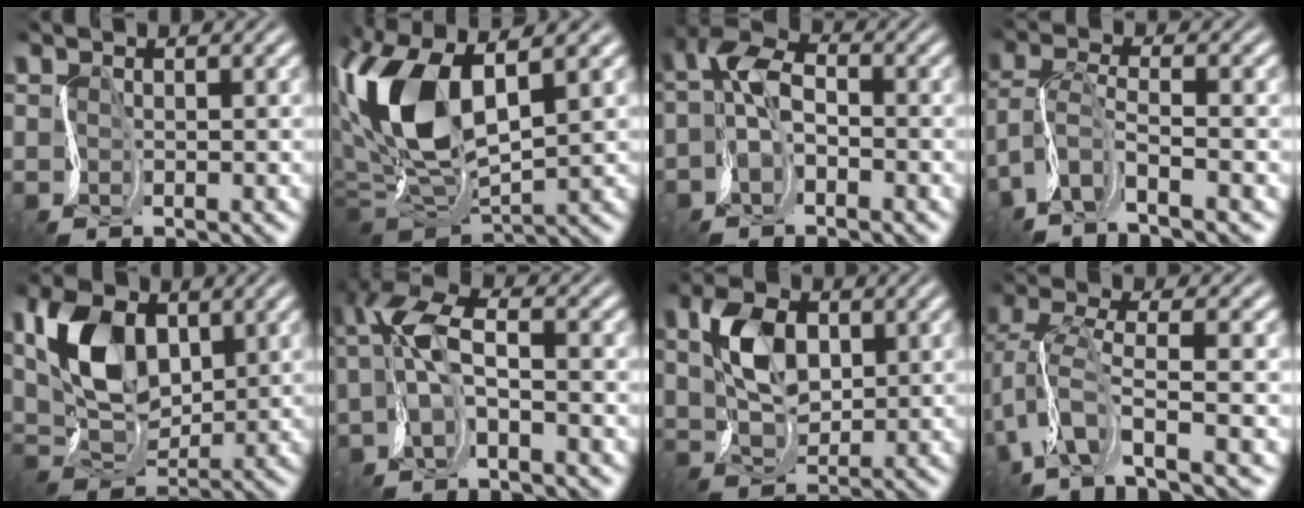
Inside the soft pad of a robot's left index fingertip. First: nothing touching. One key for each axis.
{"total": 9.6, "fx": 2.0, "fy": 4.5, "fz": 8.2, "tx": -0.185, "ty": 0.010, "tz": 0.032}
{"total": 4.5, "fx": -1.1, "fy": 2.6, "fz": 3.4, "tx": -0.071, "ty": 0.016, "tz": -0.031}
{"total": 5.8, "fx": -3.2, "fy": 2.0, "fz": 4.4, "tx": -0.104, "ty": 0.000, "tz": -0.076}
{"total": 7.4, "fx": 2.7, "fy": 4.4, "fz": 5.3, "tx": -0.115, "ty": 0.005, "tz": 0.041}
{"total": 4.7, "fx": -0.6, "fy": 1.7, "fz": 4.4, "tx": -0.101, "ty": 0.019, "tz": -0.023}
{"total": 4.8, "fx": 1.8, "fy": 2.9, "fz": 3.4, "tx": -0.077, "ty": 0.009, "tz": 0.028}
{"total": 6.2, "fx": -0.6, "fy": 2.3, "fz": 5.8, "tx": -0.126, "ty": 0.004, "tz": -0.029}